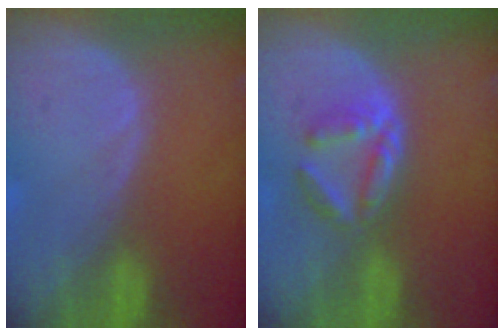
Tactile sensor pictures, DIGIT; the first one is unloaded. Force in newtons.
{"total": 5.1, "press": 4.9, "slide": 1.3}